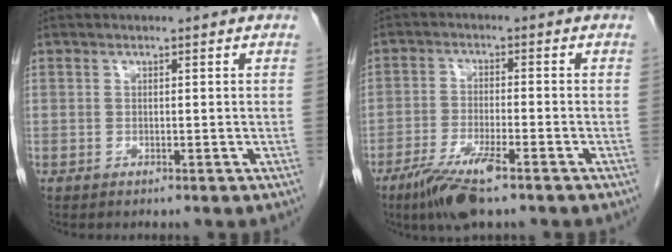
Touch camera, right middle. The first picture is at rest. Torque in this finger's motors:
{"motor_torque": [1.01, -1.13, 0.53, 0.15]}